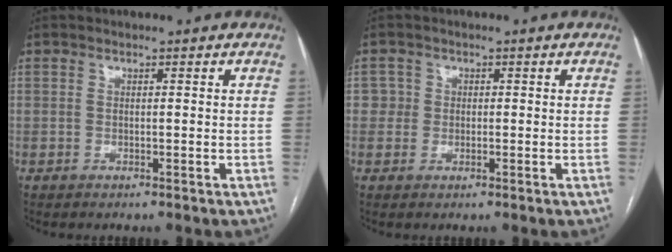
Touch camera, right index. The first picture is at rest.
{"total": 2.1, "force": [0.1, 2.1, -0.1], "torque": [0.018, 0.007, -0.004]}